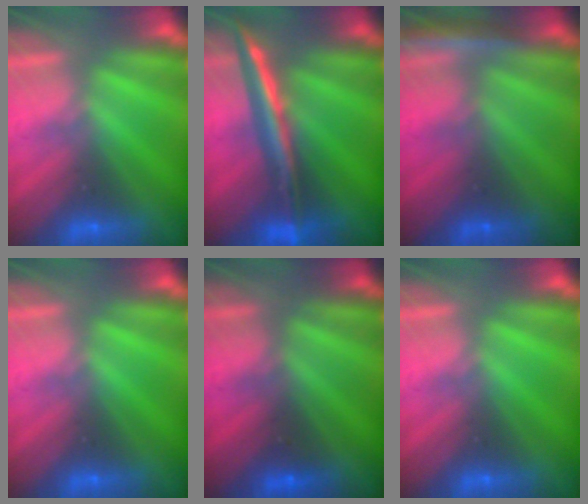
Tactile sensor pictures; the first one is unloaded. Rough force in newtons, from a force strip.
{"total": 2.9}
{"total": 2.0}
{"total": 0.0}
{"total": 1.8}
{"total": 0.0}